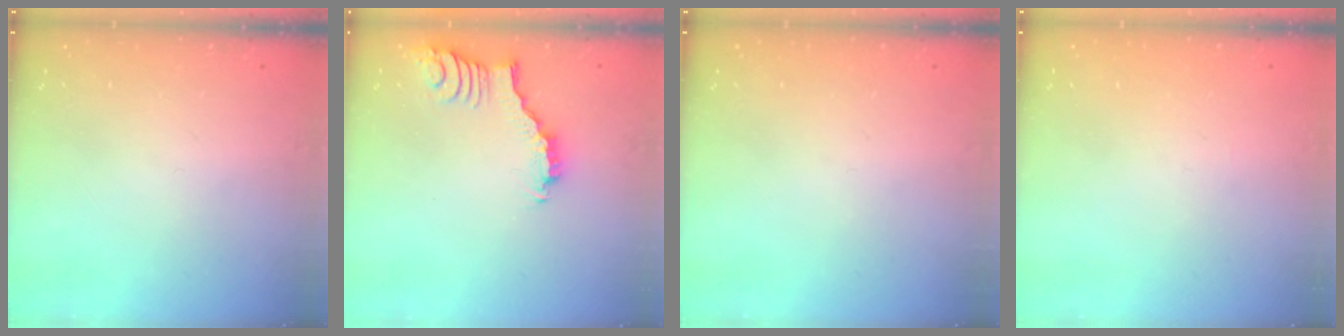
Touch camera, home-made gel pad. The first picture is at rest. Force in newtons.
{"total": 2.5, "press": 2.4, "slide": 0.4}
{"total": 0.0}
{"total": 0.0}